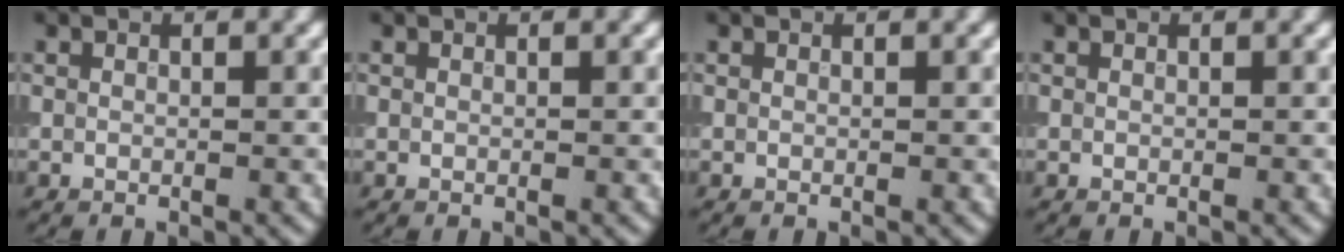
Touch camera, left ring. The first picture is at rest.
{"total": 0.0}
{"total": 0.0}
{"total": 0.0}